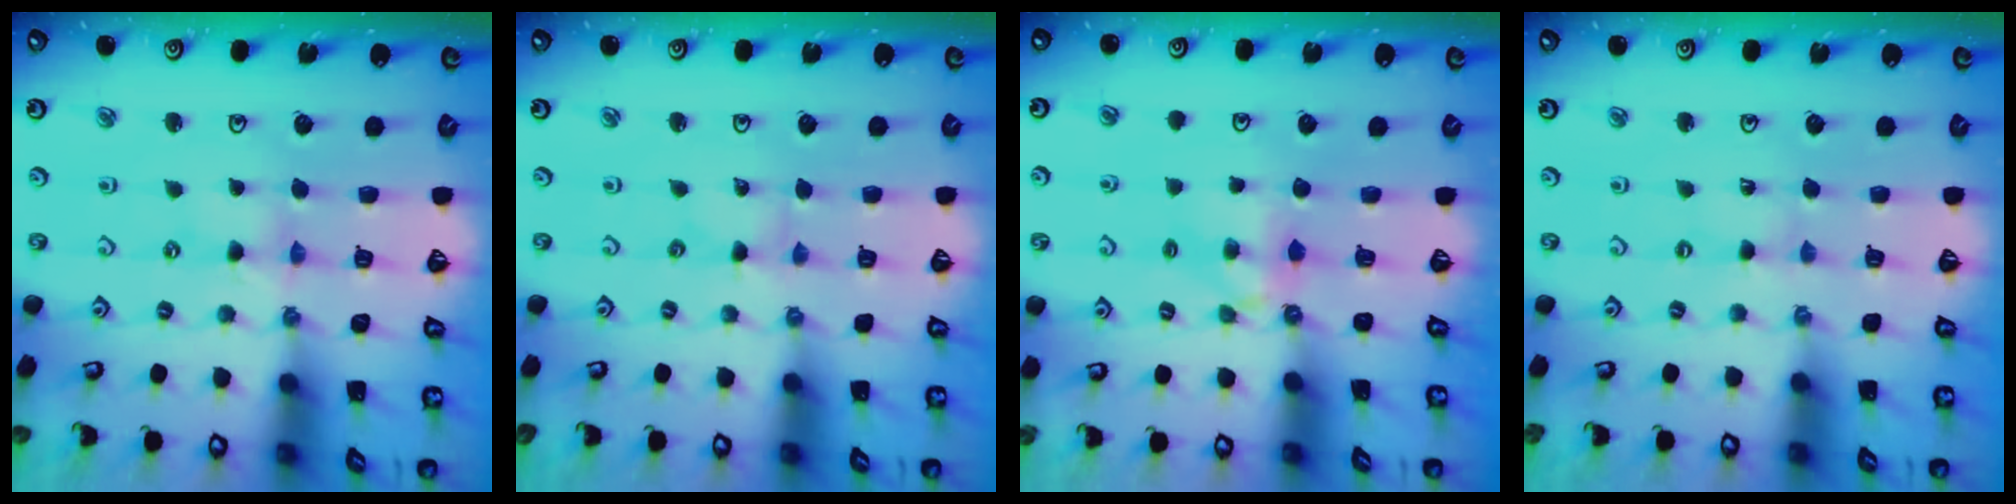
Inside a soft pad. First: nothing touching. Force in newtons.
{"total": 0.0}
{"total": 4.7, "press": 4.7, "slide": 0.4}
{"total": 0.0}